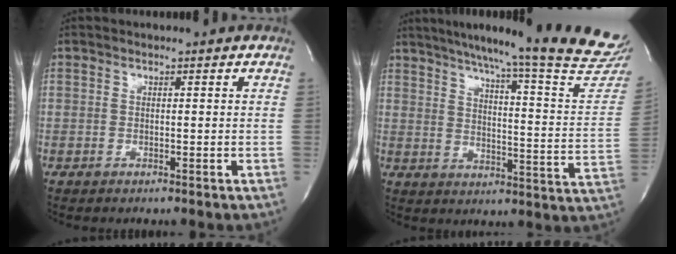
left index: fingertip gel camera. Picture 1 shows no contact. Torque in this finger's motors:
{"motor_torque": [0.16, -0.18, 0.34, 0.06]}